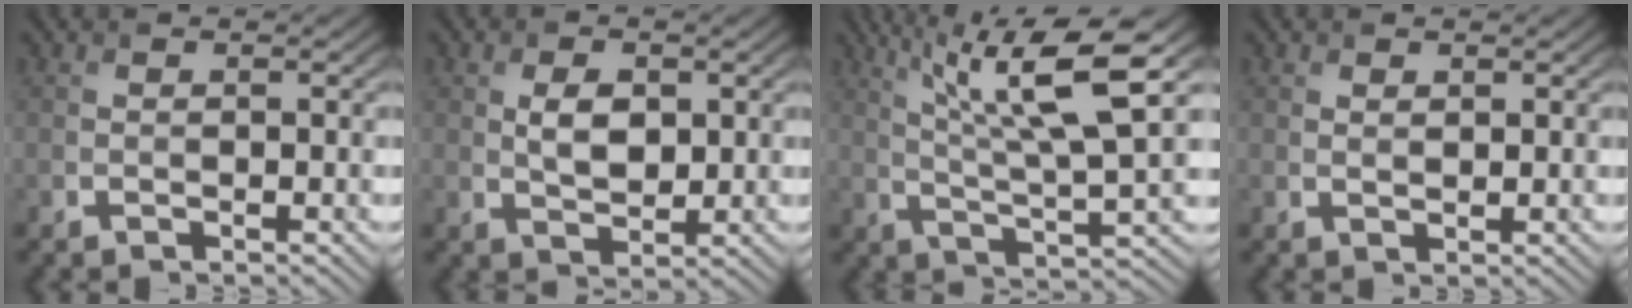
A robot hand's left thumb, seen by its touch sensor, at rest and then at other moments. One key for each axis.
{"total": 4.0, "fx": 0.7, "fy": 2.3, "fz": 3.2, "tx": -0.063, "ty": 0.001, "tz": 0.014}
{"total": 12.5, "fx": 5.6, "fy": 2.5, "fz": 10.9, "tx": -0.201, "ty": 0.007, "tz": 0.104}
{"total": 0.9, "fx": 0.7, "fy": 0.2, "fz": 0.5, "tx": -0.012, "ty": -0.001, "tz": 0.016}